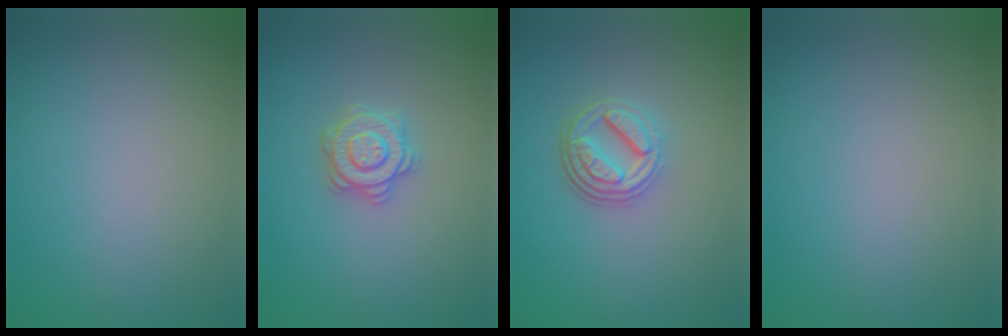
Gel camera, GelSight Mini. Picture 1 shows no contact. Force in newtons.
{"total": 3.1, "press": 3.0, "slide": 0.5}
{"total": 4.5, "press": 3.4, "slide": 3.0}
{"total": 0.0}